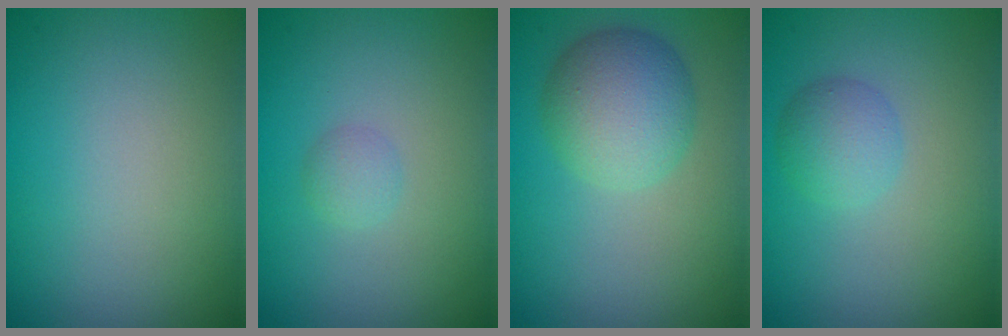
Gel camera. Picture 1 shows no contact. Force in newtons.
{"total": 1.0, "press": 1.0, "slide": 0.1}
{"total": 4.9, "press": 4.9, "slide": 0.1}
{"total": 2.3, "press": 2.3, "slide": 0.1}